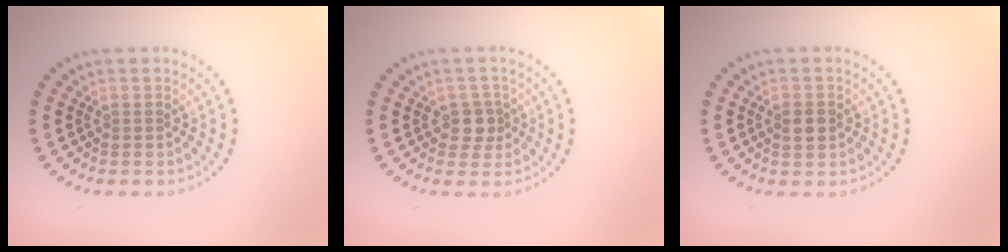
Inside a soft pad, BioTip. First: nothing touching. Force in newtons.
{"total": 1.9, "press": 1.7, "slide": 0.9}
{"total": 1.6, "press": 1.6, "slide": 0.1}